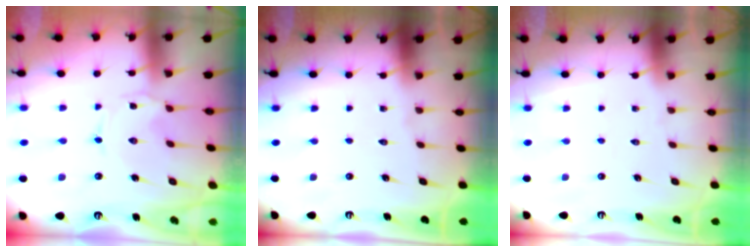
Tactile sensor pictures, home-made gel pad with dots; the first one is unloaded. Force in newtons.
{"total": 0.0}
{"total": 0.0}